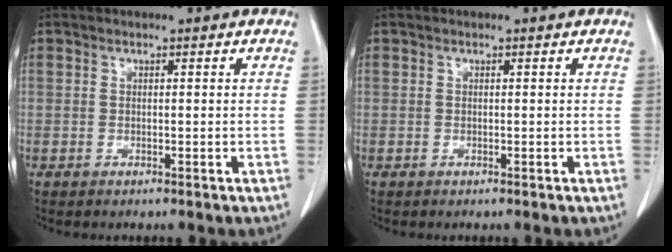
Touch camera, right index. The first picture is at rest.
{"total": 0.0}